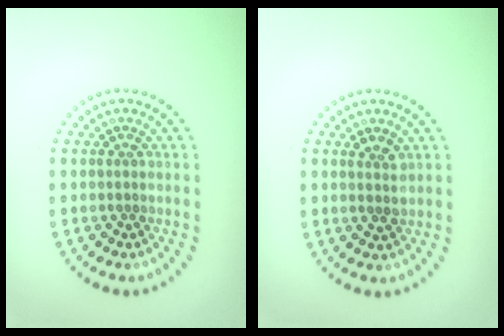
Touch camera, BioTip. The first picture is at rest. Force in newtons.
{"total": 1.3, "press": 1.3, "slide": 0.4}